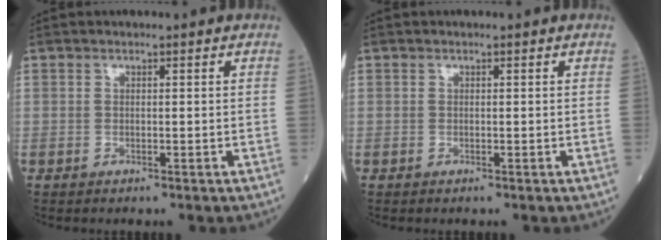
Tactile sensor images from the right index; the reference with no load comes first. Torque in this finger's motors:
{"motor_torque": [0.06, 0.01, 0.00, -0.01]}